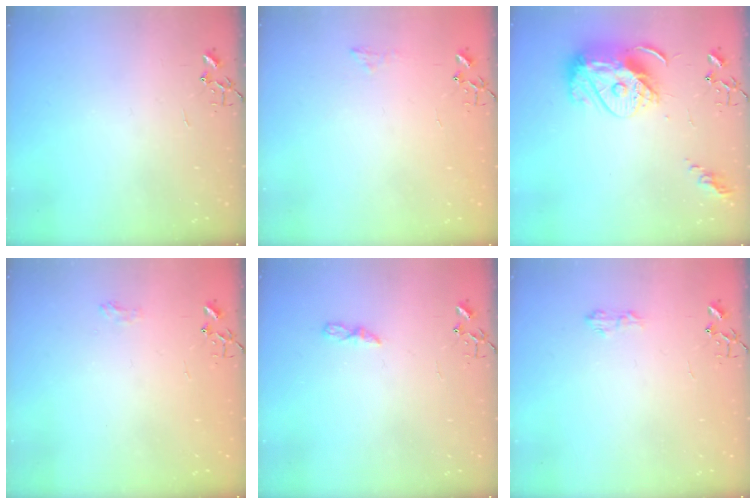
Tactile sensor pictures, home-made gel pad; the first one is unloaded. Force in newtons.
{"total": 5.9, "press": 5.9, "slide": 0.8}
{"total": 15.1, "press": 15.0, "slide": 1.1}
{"total": 6.3, "press": 6.3, "slide": 0.8}
{"total": 5.5, "press": 5.4, "slide": 0.4}
{"total": 5.9, "press": 5.9, "slide": 0.8}